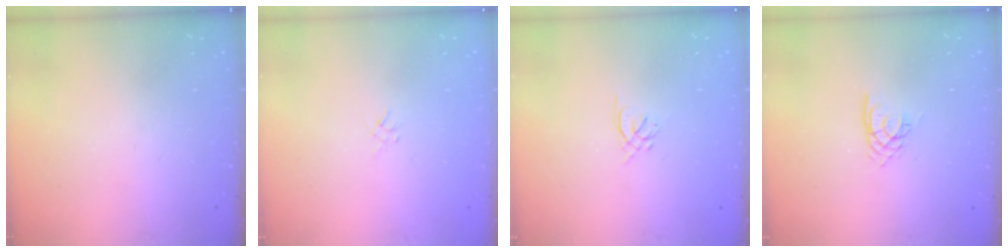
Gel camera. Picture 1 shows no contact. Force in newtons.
{"total": 1.0, "press": 0.9, "slide": 0.4}
{"total": 1.6, "press": 1.5, "slide": 0.5}
{"total": 2.7, "press": 2.7, "slide": 0.1}